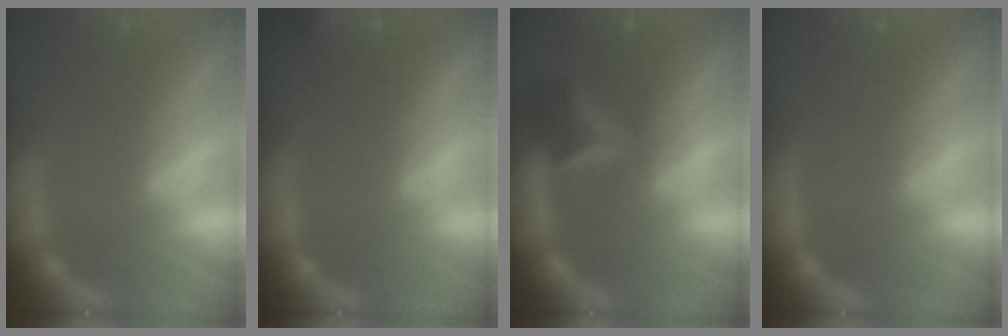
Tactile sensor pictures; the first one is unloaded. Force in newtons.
{"total": 3.9}
{"total": 4.9}
{"total": 0.0}